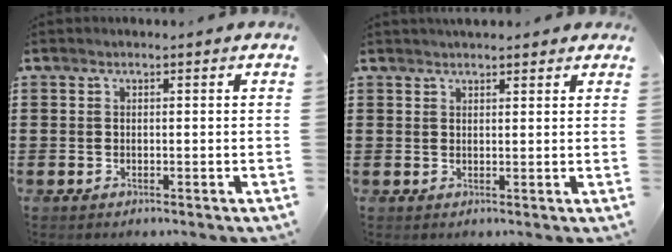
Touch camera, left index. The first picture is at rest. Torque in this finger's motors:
{"motor_torque": [1.14, -0.99, 0.37, 0.06]}